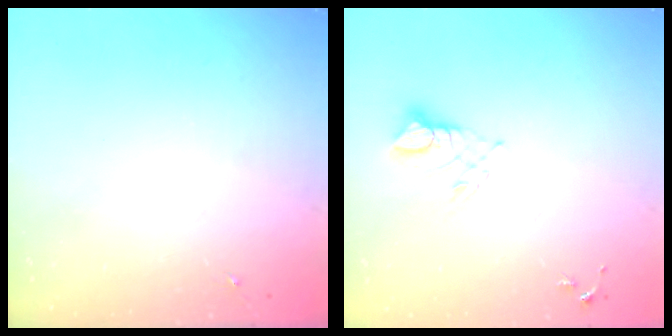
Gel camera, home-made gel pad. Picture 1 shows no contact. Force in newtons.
{"total": 5.3, "press": 5.2, "slide": 0.4}